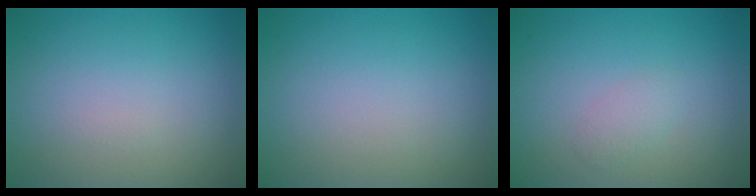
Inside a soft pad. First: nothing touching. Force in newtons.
{"total": 0.0}
{"total": 1.1, "press": 1.1, "slide": 0.1}